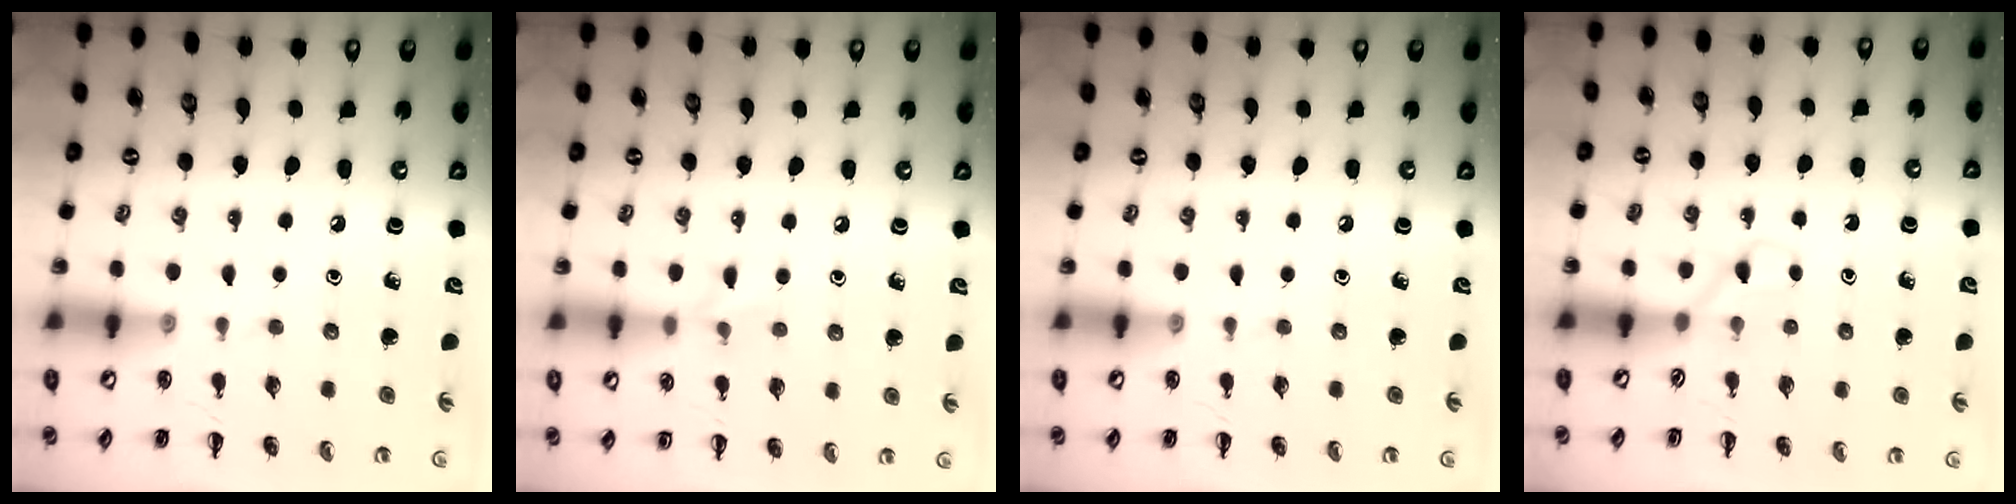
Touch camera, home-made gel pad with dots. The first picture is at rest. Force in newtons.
{"total": 5.8, "press": 5.5, "slide": 1.9}
{"total": 0.0}
{"total": 2.1, "press": 2.0, "slide": 0.8}